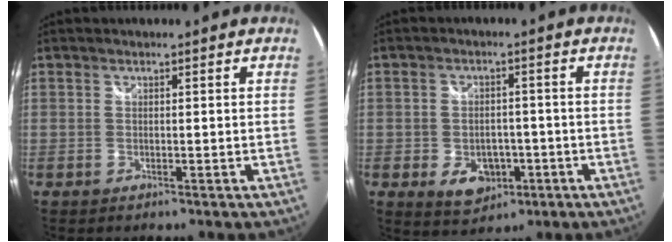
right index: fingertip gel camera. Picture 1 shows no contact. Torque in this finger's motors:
{"motor_torque": [0.72, -0.02, 0.29, 0.04]}